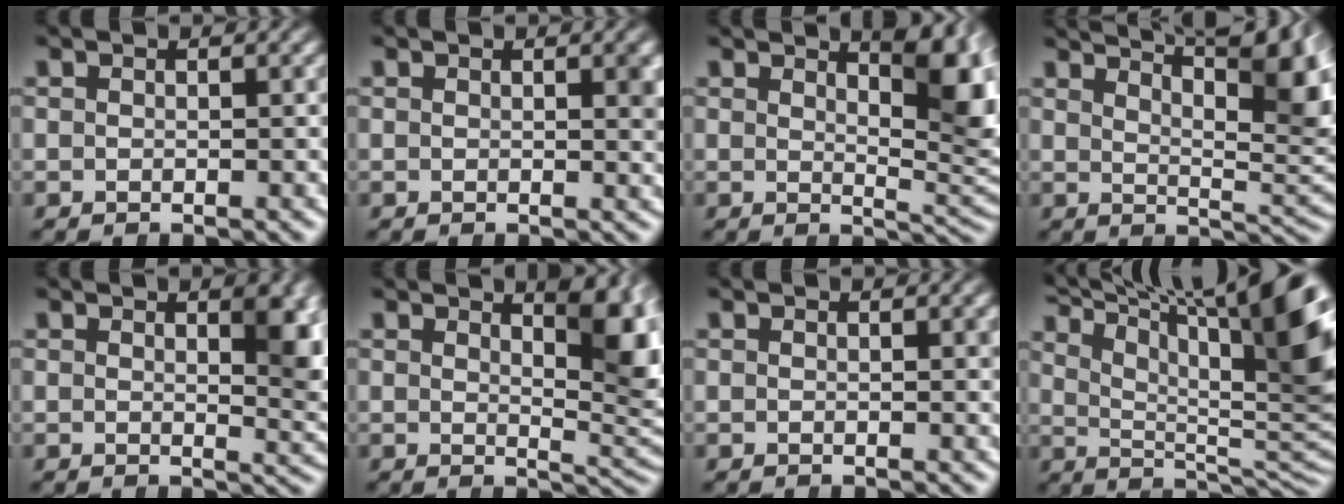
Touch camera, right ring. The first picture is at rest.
{"total": 1.1, "force": [0.4, 0.2, 1.1], "torque": [-0.011, -0.006, 0.005]}
{"total": 7.1, "force": [2.4, 1.9, 6.4], "torque": [-0.069, -0.018, 0.043]}
{"total": 13.1, "force": [7.2, 4.7, 9.9], "torque": [-0.109, 0.015, 0.104]}
{"total": 3.7, "force": [1.0, 1.1, 3.4], "torque": [-0.034, -0.010, 0.017]}
{"total": 6.3, "force": [2.0, 1.7, 5.7], "torque": [-0.061, -0.019, 0.037]}
{"total": 0.0}
{"total": 16.2, "force": [5.8, 7.5, 13.1], "torque": [-0.158, 0.001, 0.085]}